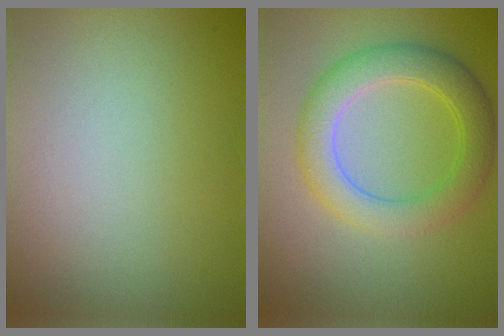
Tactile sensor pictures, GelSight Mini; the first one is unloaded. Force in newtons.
{"total": 5.0, "press": 5.0, "slide": 0.2}